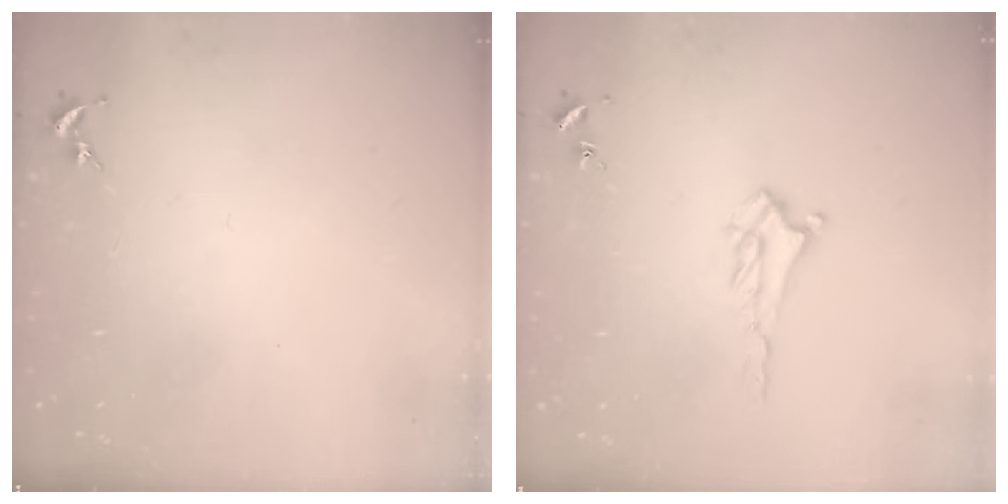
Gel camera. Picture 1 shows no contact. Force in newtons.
{"total": 2.0, "press": 2.0, "slide": 0.5}